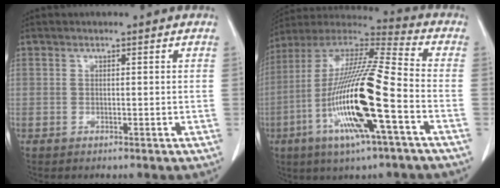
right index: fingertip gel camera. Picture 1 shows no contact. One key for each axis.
{"total": 20.6, "fx": -6.1, "fy": 1.2, "fz": 19.7, "tx": -0.405, "ty": -0.021, "tz": -0.121}